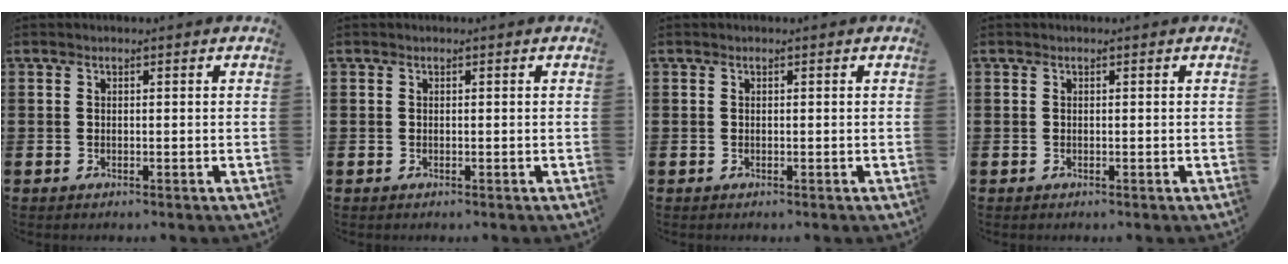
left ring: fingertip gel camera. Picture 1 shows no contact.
{"total": 0.0}
{"total": 0.0}
{"total": 0.0}